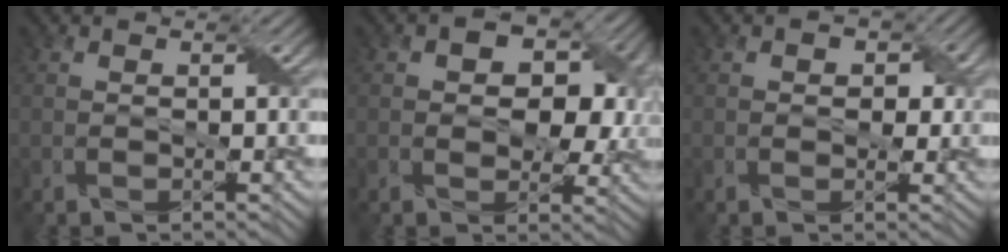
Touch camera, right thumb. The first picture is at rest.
{"total": 9.5, "force": [1.9, 6.2, 7.0], "torque": [-0.087, 0.001, 0.020]}
{"total": 2.3, "force": [0.4, 1.7, 1.5], "torque": [-0.024, -0.004, 0.000]}